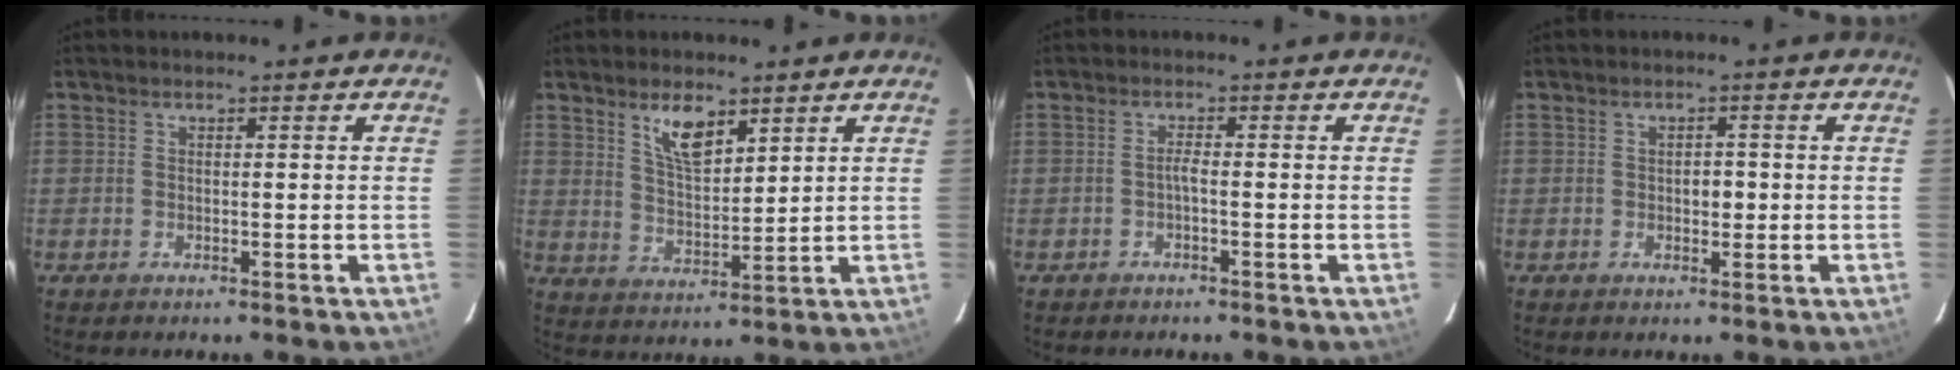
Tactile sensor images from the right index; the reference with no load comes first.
{"total": 7.2, "force": [4.5, 2.8, 4.9], "torque": [-0.084, 0.001, 0.091]}
{"total": 1.1, "force": [-0.6, -0.1, 0.9], "torque": [-0.017, 0.003, -0.013]}
{"total": 1.9, "force": [-0.2, 1.3, 1.3], "torque": [-0.020, 0.005, -0.003]}